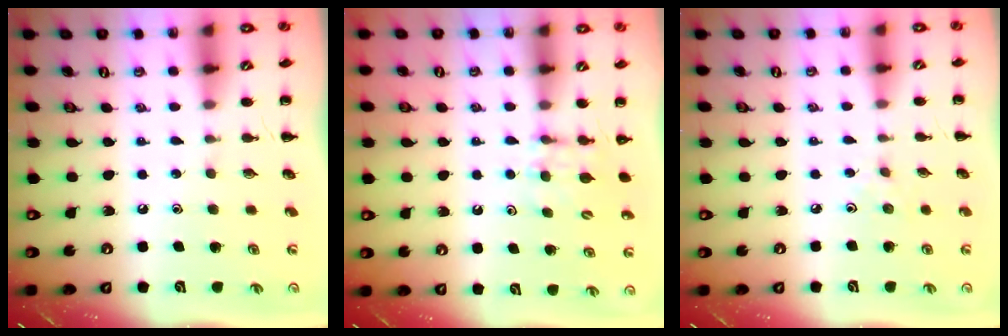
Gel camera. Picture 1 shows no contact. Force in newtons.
{"total": 6.6, "press": 6.4, "slide": 1.6}
{"total": 2.5, "press": 2.3, "slide": 1.0}